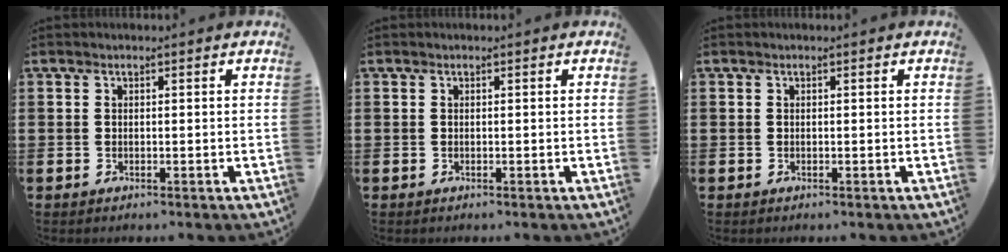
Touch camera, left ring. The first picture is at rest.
{"total": 0.0}
{"total": 0.0}